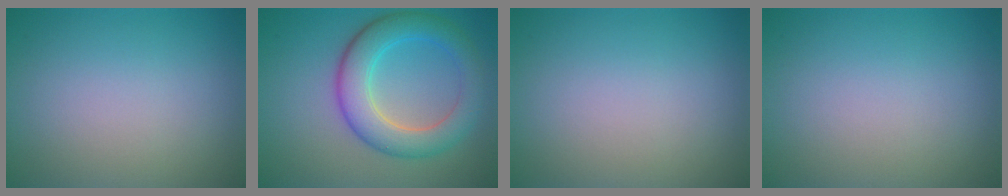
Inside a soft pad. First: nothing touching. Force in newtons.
{"total": 6.2, "press": 6.2, "slide": 0.1}
{"total": 0.0}
{"total": 0.0}